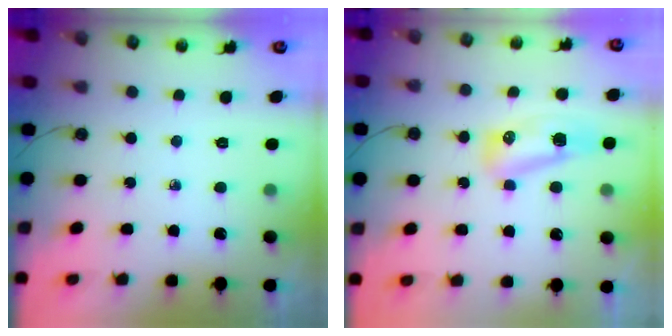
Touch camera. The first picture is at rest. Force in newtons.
{"total": 12.0, "press": 9.9, "slide": 6.8}